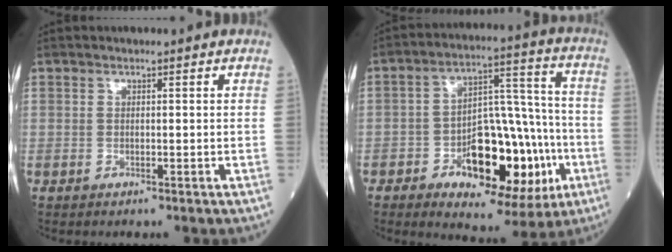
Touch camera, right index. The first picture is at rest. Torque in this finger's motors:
{"motor_torque": [0.49, -0.31, 0.32, 0.12]}